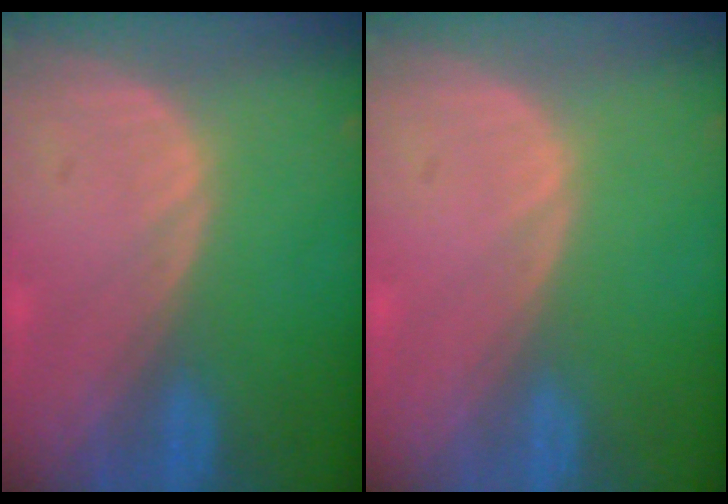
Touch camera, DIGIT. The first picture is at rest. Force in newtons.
{"total": 0.0}